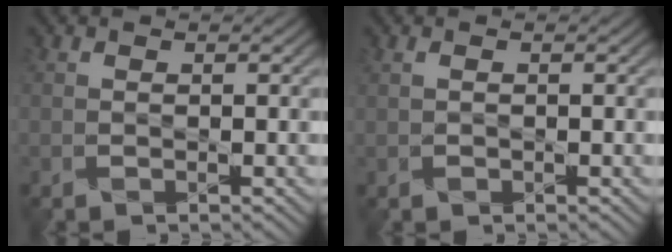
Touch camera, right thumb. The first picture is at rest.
{"total": 0.6, "force": [0.0, 0.3, 0.4], "torque": [-0.011, 0.002, 0.000]}